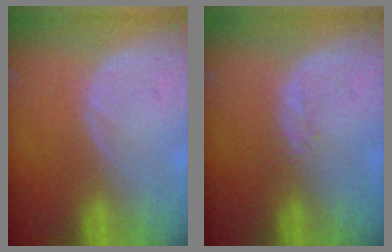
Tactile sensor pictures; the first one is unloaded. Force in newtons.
{"total": 0.9, "press": 0.8, "slide": 0.4}